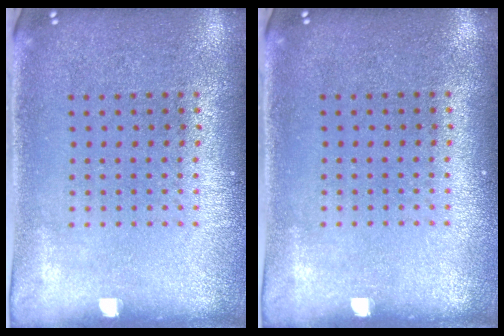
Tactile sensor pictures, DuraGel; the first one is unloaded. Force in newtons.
{"total": 0.0}